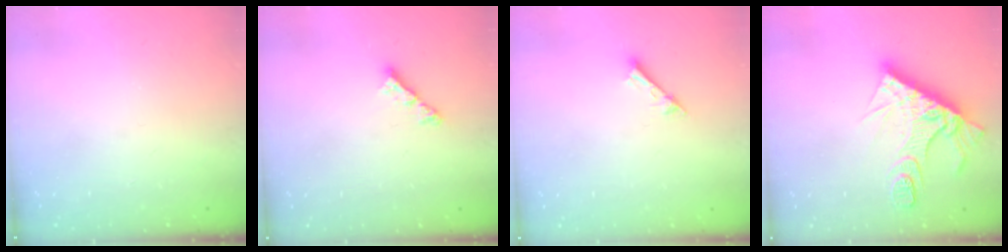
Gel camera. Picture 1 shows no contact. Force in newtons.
{"total": 4.2, "press": 4.2, "slide": 0.2}
{"total": 2.2, "press": 2.1, "slide": 0.4}
{"total": 14.5, "press": 14.4, "slide": 1.2}